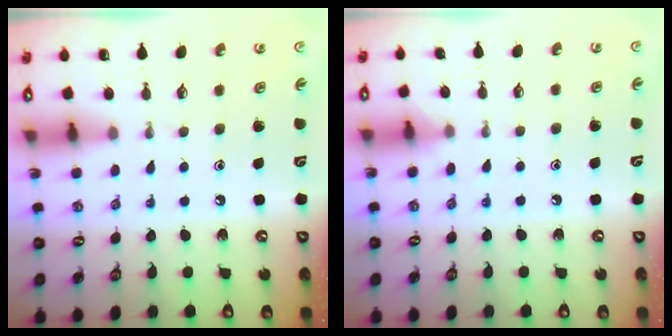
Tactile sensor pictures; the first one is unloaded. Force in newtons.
{"total": 4.6, "press": 4.5, "slide": 0.6}